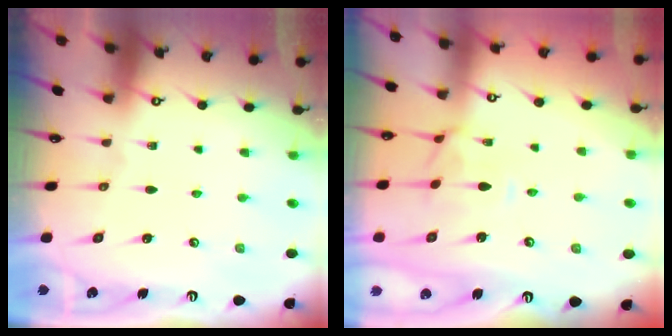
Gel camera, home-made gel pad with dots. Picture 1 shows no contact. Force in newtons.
{"total": 0.6, "press": 0.0, "slide": 0.6}